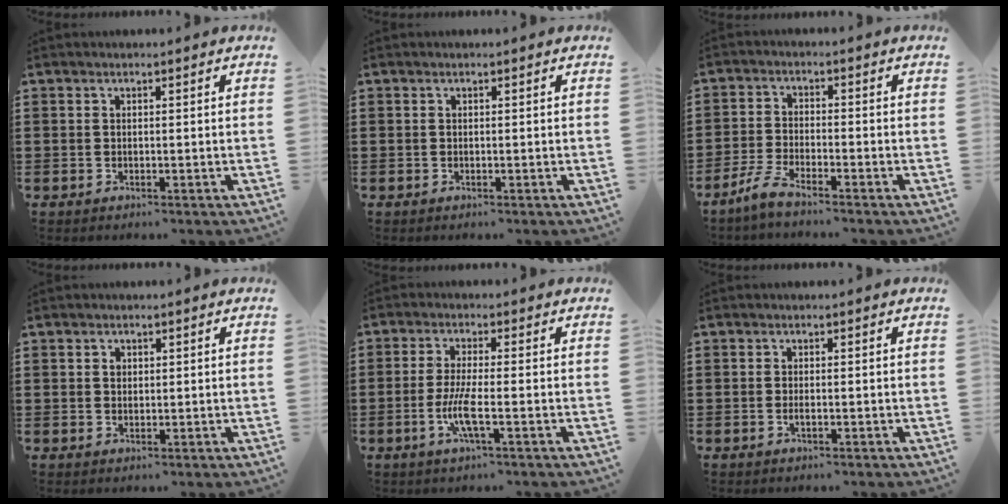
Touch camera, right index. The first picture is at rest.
{"total": 0.0}
{"total": 3.6, "force": [-3.1, 0.0, 1.8], "torque": [-0.062, -0.010, -0.069]}
{"total": 1.0, "force": [0.4, 0.8, 0.4], "torque": [-0.010, 0.004, 0.008]}
{"total": 5.6, "force": [-1.7, 0.7, 5.3], "torque": [-0.111, -0.012, -0.037]}
{"total": 0.8, "force": [-0.3, 0.2, 0.7], "torque": [-0.014, -0.003, -0.004]}